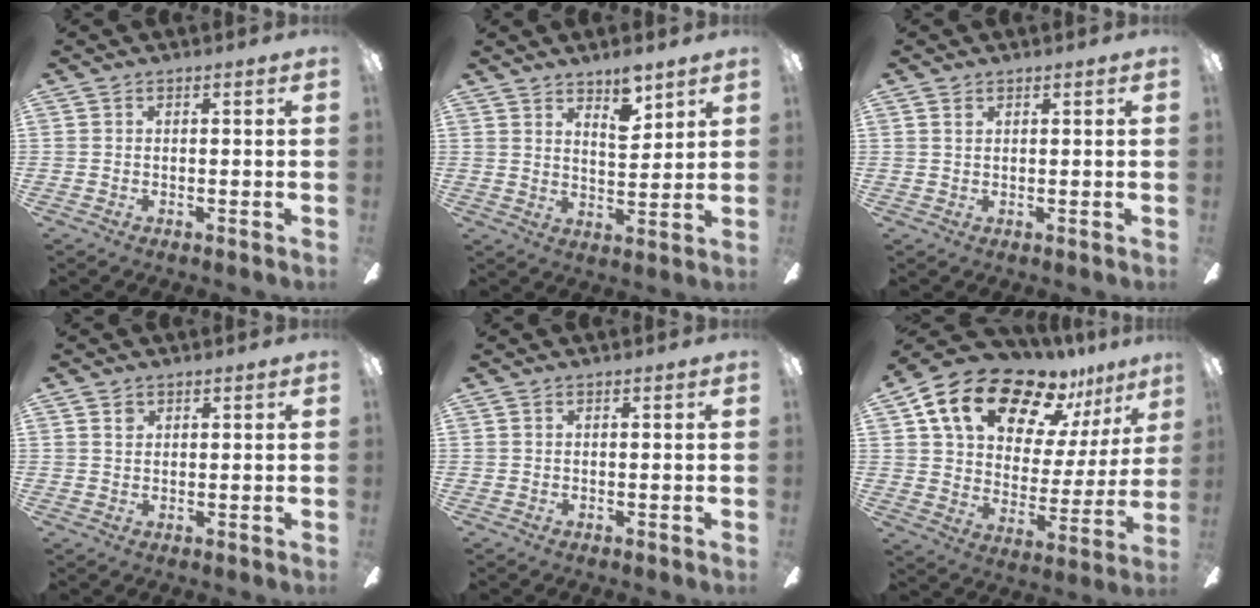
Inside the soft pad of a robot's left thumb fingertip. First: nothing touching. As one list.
[{"total": 6.9, "force": [5.3, 2.6, 3.6], "torque": [-0.034, -0.033, 0.088]}, {"total": 0.9, "force": [0.7, 0.4, 0.3], "torque": [-0.008, 0.001, 0.013]}, {"total": 1.5, "force": [1.1, 1.0, 0.4], "torque": [-0.002, -0.002, 0.018]}, {"total": 0.0}, {"total": 20.6, "force": [14.4, 10.1, 10.7], "torque": [-0.185, -0.087, 0.255]}]